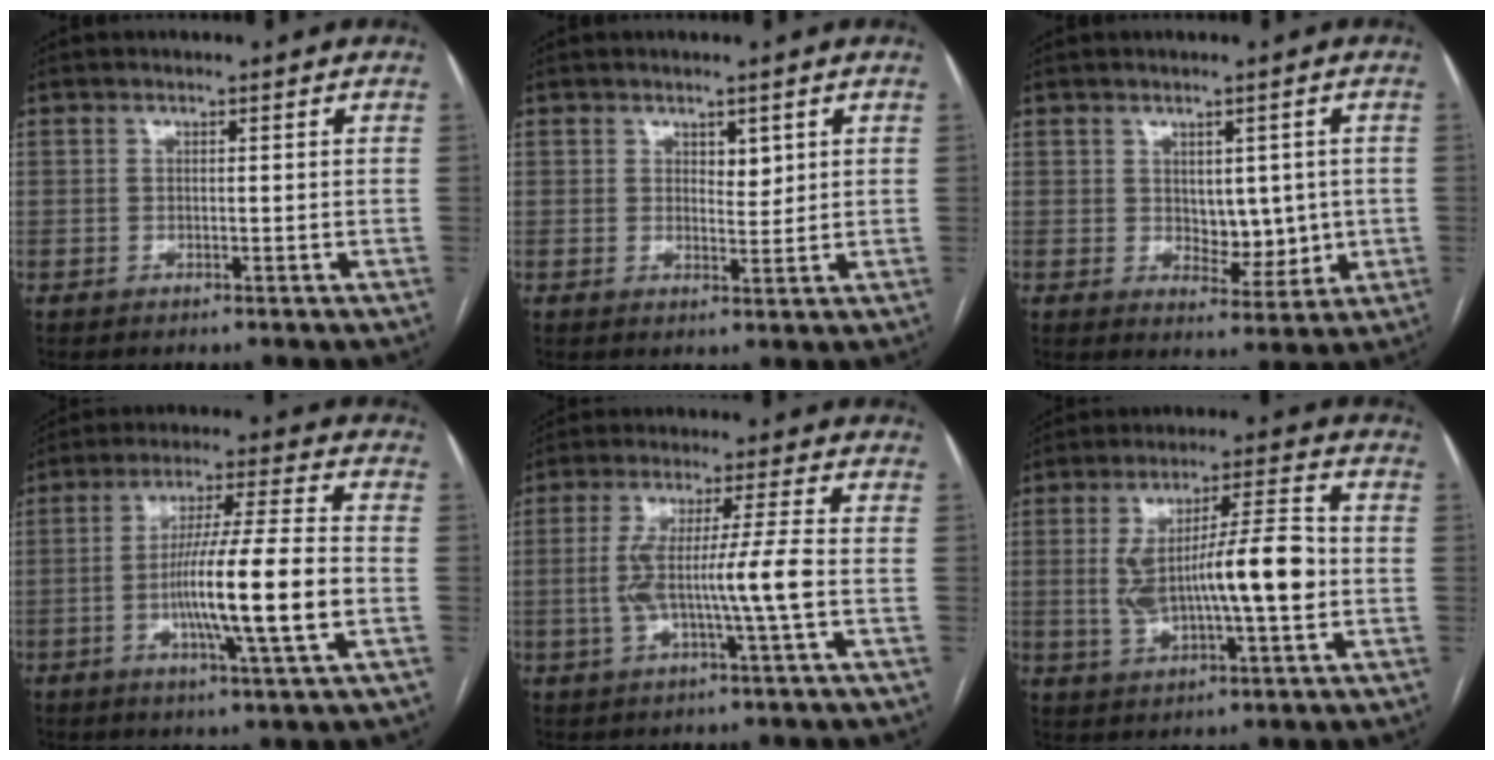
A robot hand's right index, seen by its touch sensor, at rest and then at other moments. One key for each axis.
{"total": 2.3, "fx": 1.1, "fy": 1.3, "fz": 1.6, "tx": -0.020, "ty": -0.003, "tz": 0.021}
{"total": 5.8, "fx": 0.3, "fy": 3.3, "fz": 4.7, "tx": -0.059, "ty": -0.003, "tz": 0.018}
{"total": 14.2, "fx": -2.9, "fy": -0.3, "fz": 13.9, "tx": -0.243, "ty": -0.004, "tz": -0.056}
{"total": 9.0, "fx": -1.4, "fy": -0.6, "fz": 8.9, "tx": -0.173, "ty": 0.008, "tz": -0.026}
{"total": 13.5, "fx": -0.7, "fy": 2.6, "fz": 13.2, "tx": -0.236, "ty": 0.019, "tz": -0.007}